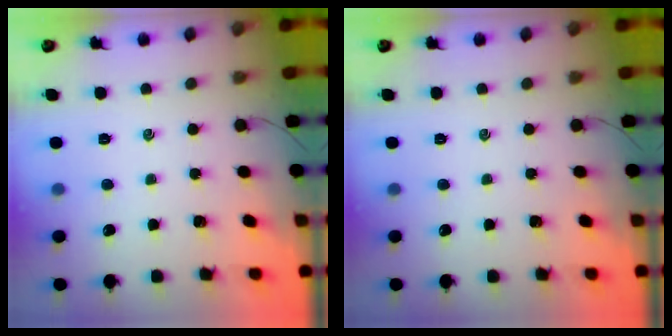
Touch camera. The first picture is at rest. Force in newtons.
{"total": 0.0}